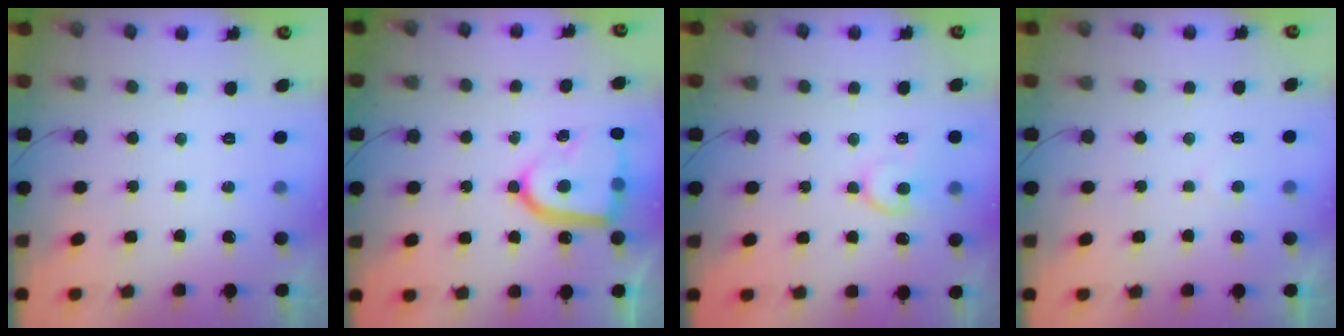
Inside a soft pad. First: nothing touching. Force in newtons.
{"total": 16.0, "press": 15.9, "slide": 1.6}
{"total": 10.3, "press": 10.3, "slide": 1.0}
{"total": 2.8, "press": 2.8, "slide": 0.3}